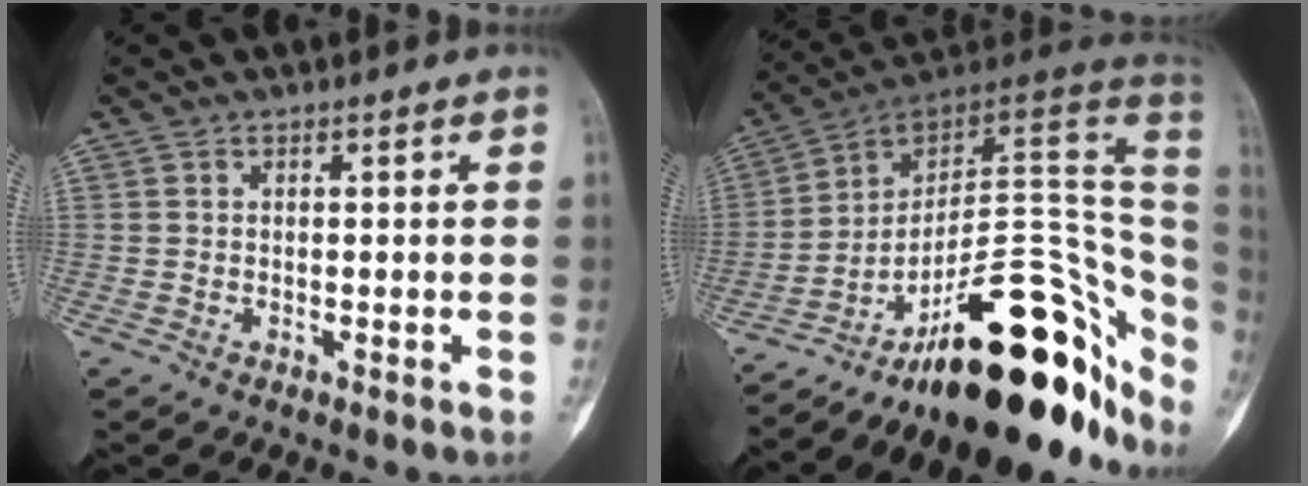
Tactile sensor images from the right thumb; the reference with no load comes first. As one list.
[{"total": 31.9, "force": [-14.5, 13.4, 25.0], "torque": [-0.222, 0.085, -0.206]}]